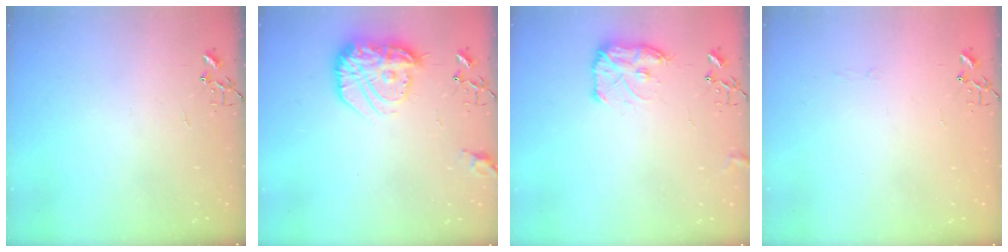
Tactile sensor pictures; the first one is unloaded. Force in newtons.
{"total": 20.4, "press": 20.4, "slide": 1.6}
{"total": 10.8, "press": 10.8, "slide": 0.5}
{"total": 2.6, "press": 2.6, "slide": 0.5}